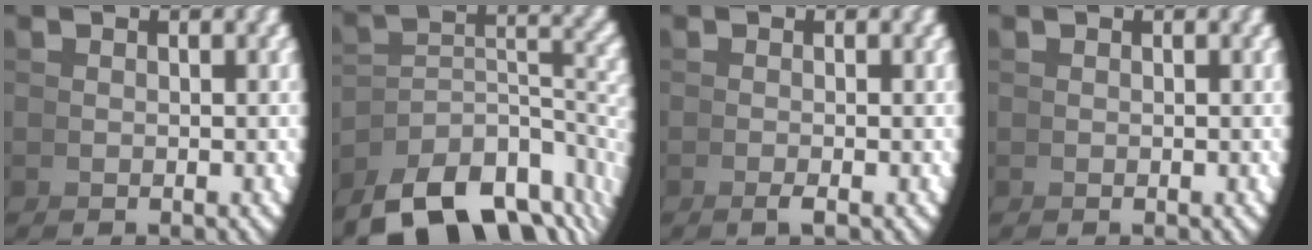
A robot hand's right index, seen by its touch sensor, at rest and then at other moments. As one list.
[{"total": 10.4, "force": [-5.8, 5.4, 6.7], "torque": [-0.116, -0.047, -0.069]}, {"total": 0.9, "force": [-0.6, -0.6, 0.4], "torque": [-0.006, 0.002, -0.012]}, {"total": 0.0}]